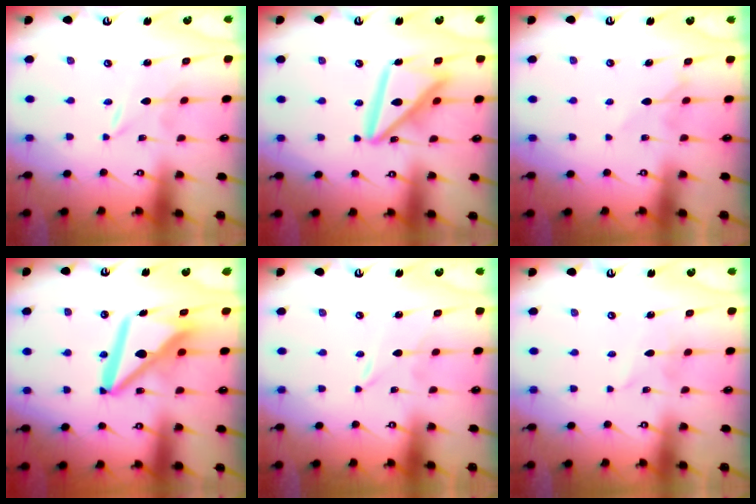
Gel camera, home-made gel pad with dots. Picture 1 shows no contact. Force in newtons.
{"total": 15.8, "press": 15.8, "slide": 1.6}
{"total": 5.9, "press": 5.9, "slide": 0.9}
{"total": 14.5, "press": 14.4, "slide": 1.5}
{"total": 0.0}
{"total": 1.7, "press": 1.7, "slide": 0.2}